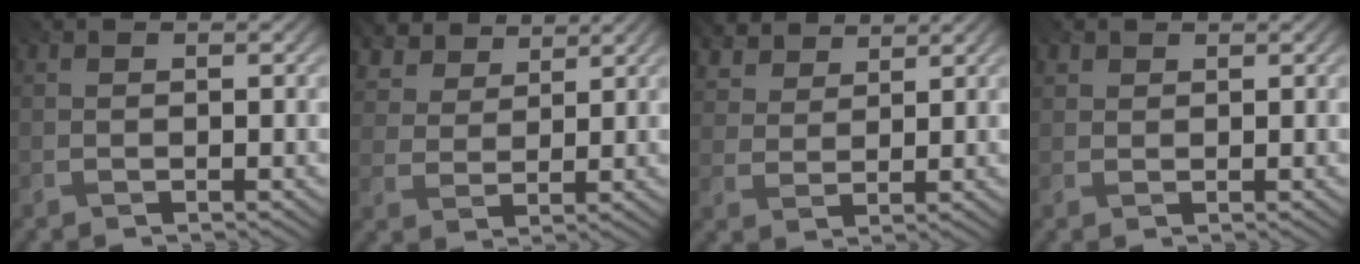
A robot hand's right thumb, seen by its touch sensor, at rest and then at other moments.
{"total": 6.1, "force": [4.4, 3.2, 2.8], "torque": [-0.074, 0.010, 0.079]}
{"total": 5.2, "force": [4.1, 2.3, 2.1], "torque": [-0.059, 0.006, 0.078]}
{"total": 1.1, "force": [0.8, 0.8, 0.2], "torque": [-0.006, 0.001, 0.016]}